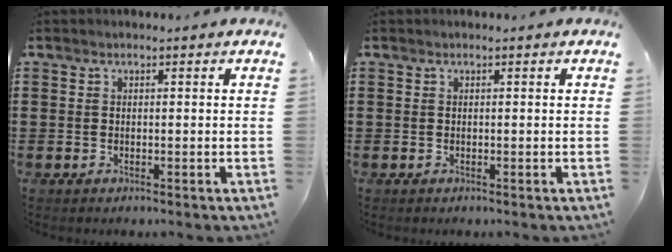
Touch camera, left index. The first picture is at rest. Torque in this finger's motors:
{"motor_torque": [0.00, 0.00, 0.00, 0.00]}